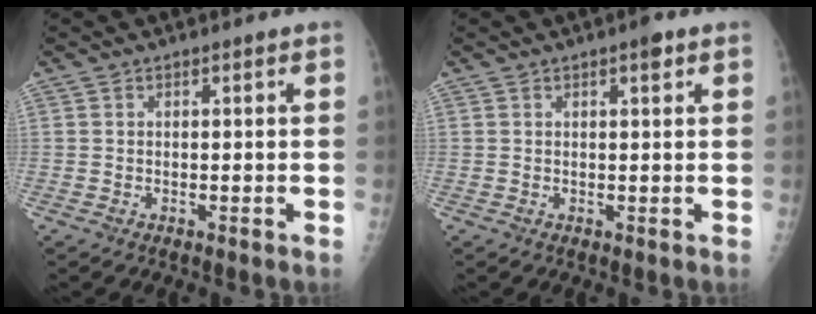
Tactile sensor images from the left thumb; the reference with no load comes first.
{"total": 1.8, "force": [1.0, 0.5, 1.4], "torque": [-0.017, -0.001, 0.012]}